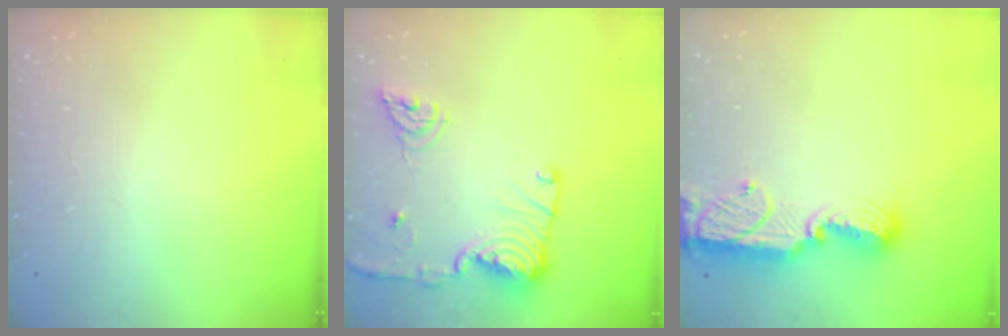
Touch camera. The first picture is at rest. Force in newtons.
{"total": 14.9, "press": 14.8, "slide": 1.6}
{"total": 11.5, "press": 11.4, "slide": 1.2}